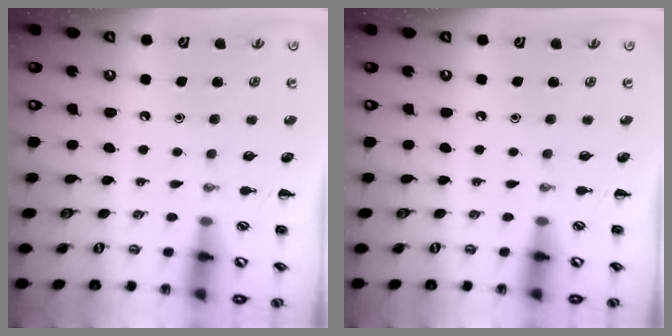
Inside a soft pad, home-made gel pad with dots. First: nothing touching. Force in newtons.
{"total": 0.0}